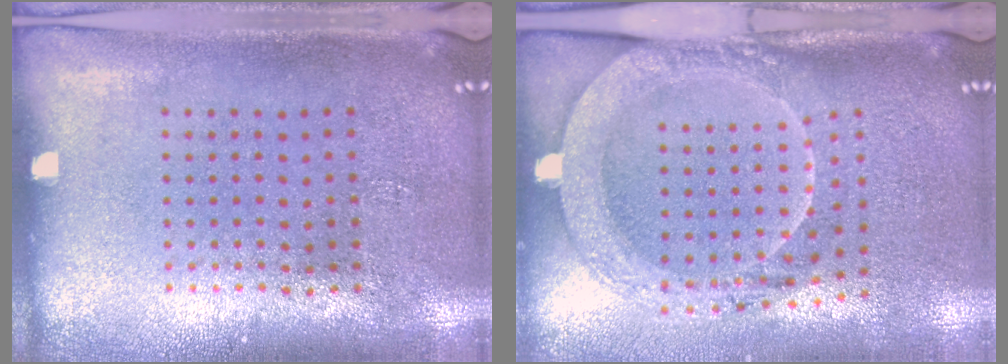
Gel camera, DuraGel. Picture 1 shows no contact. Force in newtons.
{"total": 2.0, "press": 2.0, "slide": 0.3}